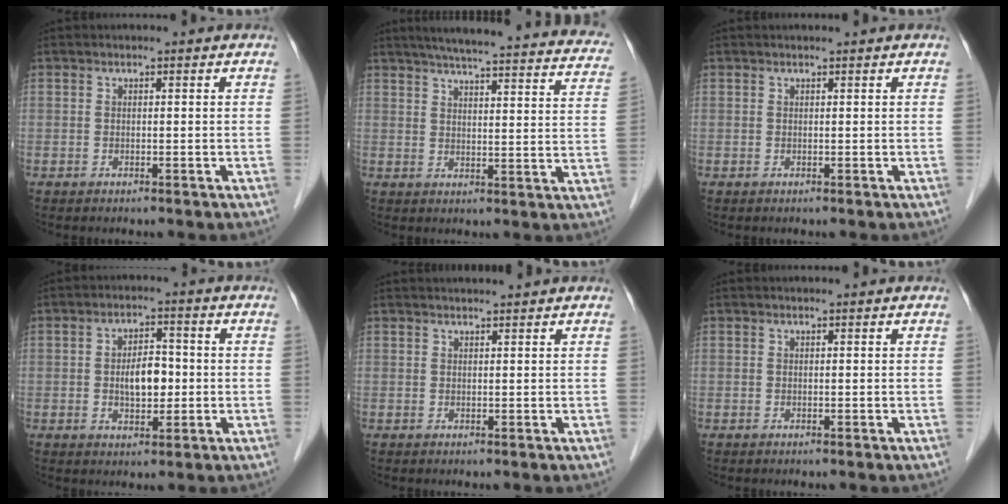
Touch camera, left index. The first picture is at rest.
{"total": 27.0, "force": [23.7, 2.9, 12.6], "torque": [-0.174, -0.022, 0.273]}
{"total": 0.9, "force": [0.8, 0.0, 0.3], "torque": [-0.004, 0.008, 0.015]}
{"total": 5.3, "force": [-0.4, 2.7, 4.6], "torque": [-0.080, 0.006, -0.005]}
{"total": 2.8, "force": [2.7, -0.4, 0.8], "torque": [-0.009, 0.017, 0.040]}
{"total": 0.0}